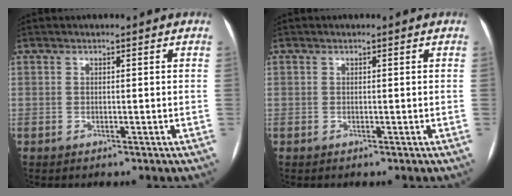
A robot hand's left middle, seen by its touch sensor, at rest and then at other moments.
{"total": 0.0}